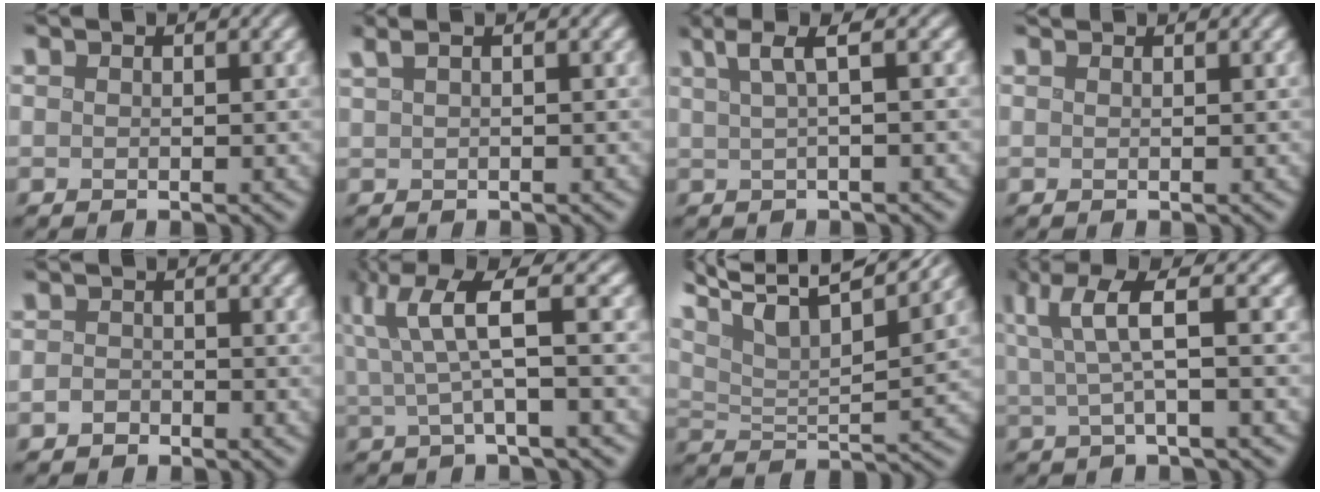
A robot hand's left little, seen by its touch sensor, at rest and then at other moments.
{"total": 2.3, "force": [1.2, 0.9, 1.8], "torque": [-0.029, 0.008, 0.011]}
{"total": 3.6, "force": [1.5, 0.7, 3.2], "torque": [-0.045, 0.012, 0.025]}
{"total": 0.7, "force": [0.7, 0.1, 0.1], "torque": [-0.007, -0.003, 0.008]}
{"total": 1.2, "force": [-0.8, 0.7, 0.3], "torque": [-0.005, 0.003, -0.019]}
{"total": 5.7, "force": [1.6, 0.8, 5.4], "torque": [-0.099, 0.015, 0.026]}
{"total": 12.1, "force": [8.7, 3.3, 7.7], "torque": [-0.143, 0.024, 0.114]}
{"total": 5.1, "force": [1.5, 0.8, 4.8], "torque": [-0.086, 0.015, 0.025]}